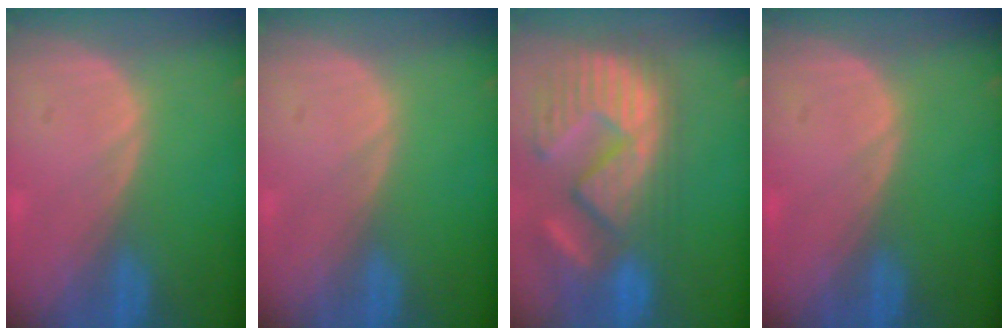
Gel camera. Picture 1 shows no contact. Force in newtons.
{"total": 0.0}
{"total": 14.2, "press": 12.1, "slide": 7.5}
{"total": 0.0}